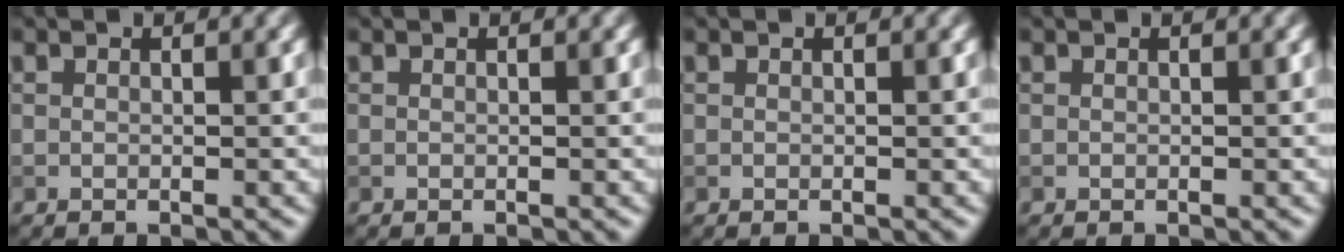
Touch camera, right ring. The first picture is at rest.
{"total": 0.0}
{"total": 0.0}
{"total": 0.0}